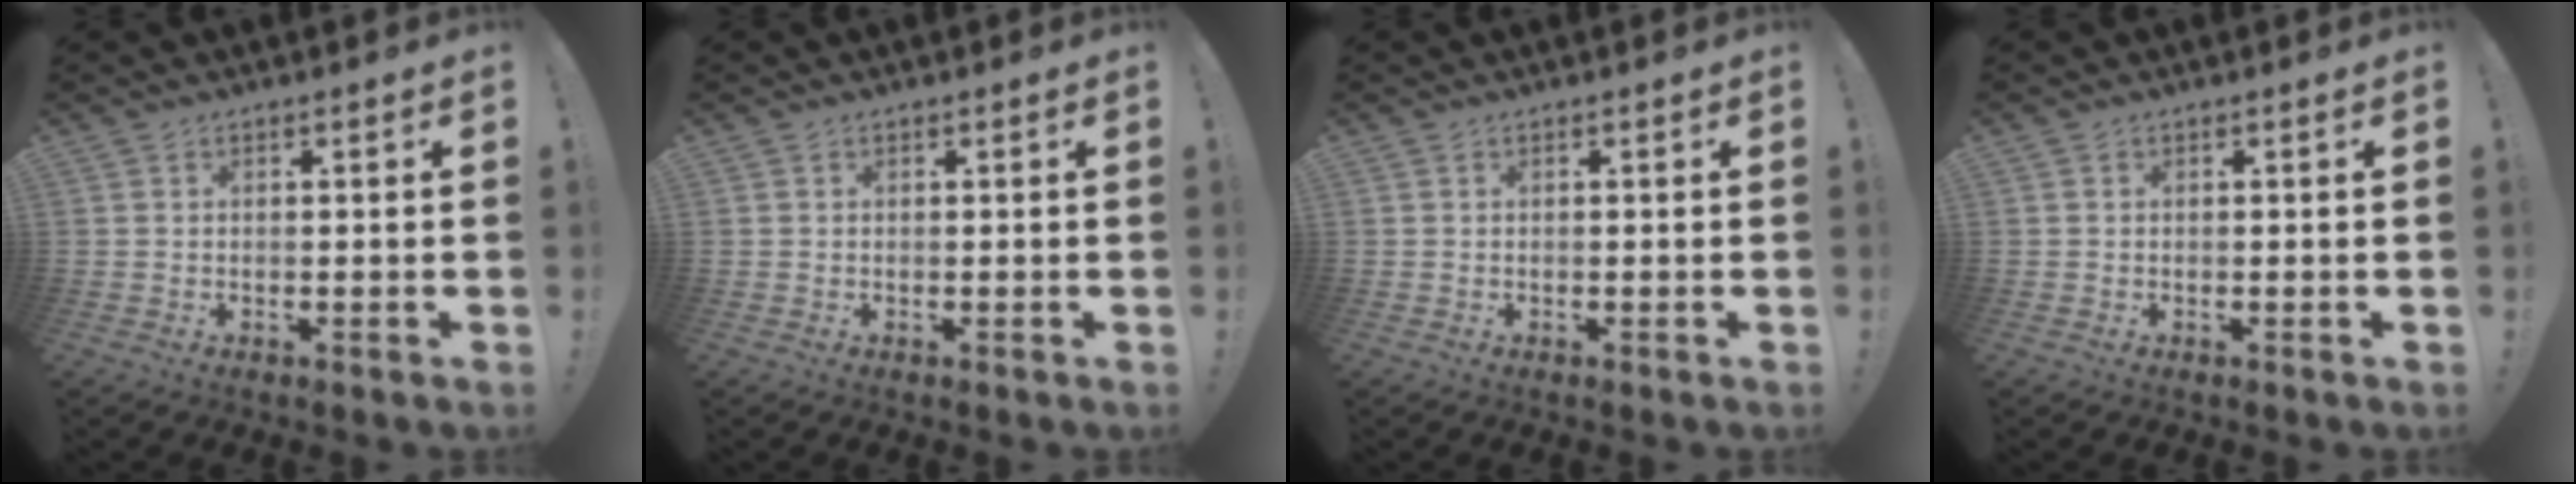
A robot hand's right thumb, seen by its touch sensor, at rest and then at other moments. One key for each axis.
{"total": 0.0}
{"total": 0.0}
{"total": 0.0}